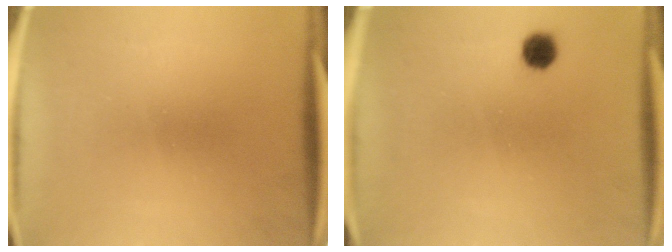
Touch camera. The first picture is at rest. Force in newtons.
{"total": 3.1}